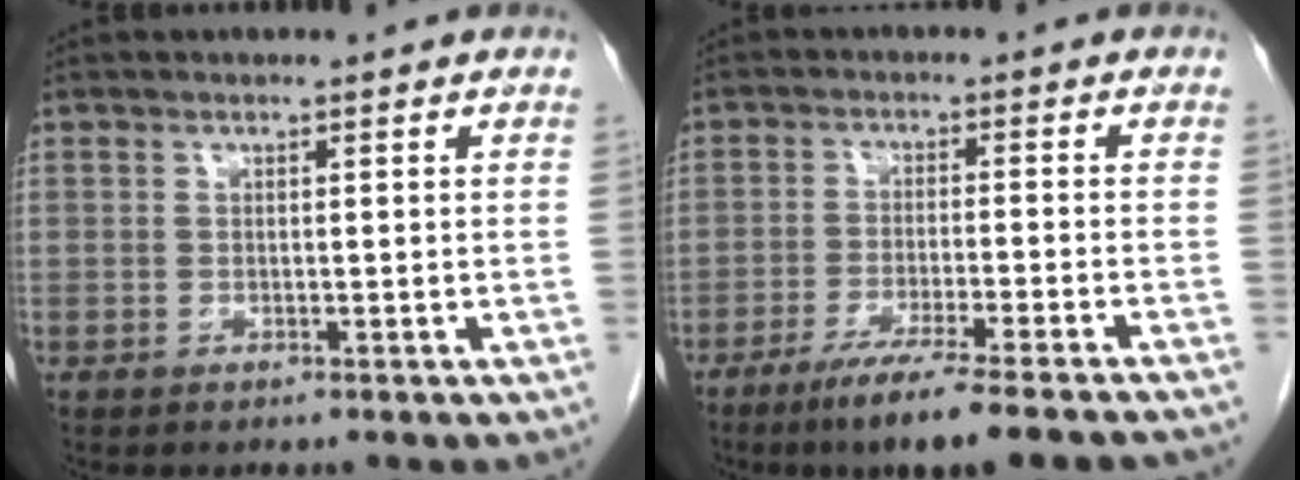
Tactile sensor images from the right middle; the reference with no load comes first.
{"total": 10.8, "force": [-8.3, -0.5, 6.9], "torque": [-0.103, -0.029, -0.128]}